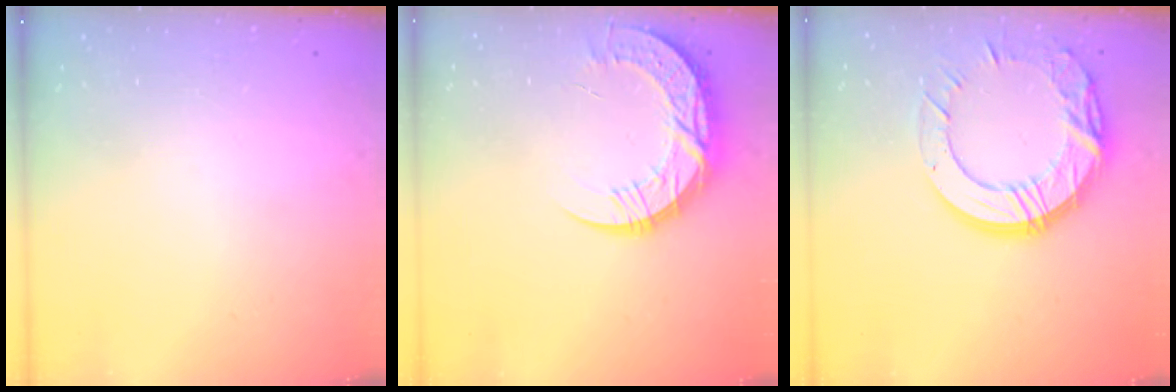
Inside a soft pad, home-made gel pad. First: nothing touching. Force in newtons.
{"total": 13.2, "press": 13.2, "slide": 1.0}
{"total": 18.4, "press": 18.3, "slide": 1.1}